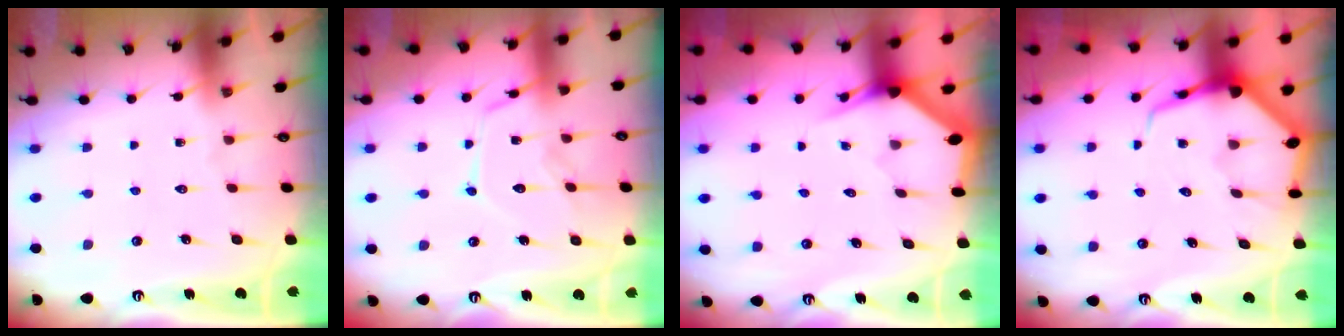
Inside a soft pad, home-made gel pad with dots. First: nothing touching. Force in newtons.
{"total": 12.9, "press": 12.8, "slide": 0.9}
{"total": 3.0, "press": 3.0, "slide": 0.0}
{"total": 8.6, "press": 8.5, "slide": 0.9}